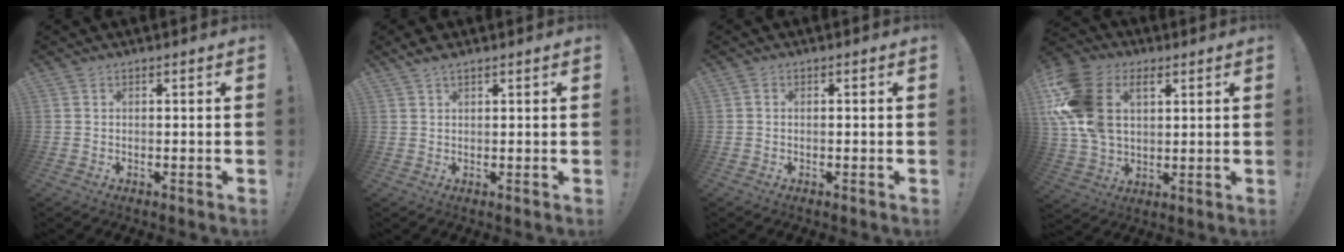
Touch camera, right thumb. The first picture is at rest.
{"total": 2.2, "force": [1.8, 0.7, 1.0], "torque": [-0.018, -0.004, 0.032]}
{"total": 0.6, "force": [-0.4, 0.2, 0.4], "torque": [-0.005, 0.000, -0.007]}
{"total": 18.6, "force": [6.2, 12.7, 12.0], "torque": [-0.230, -0.020, 0.114]}